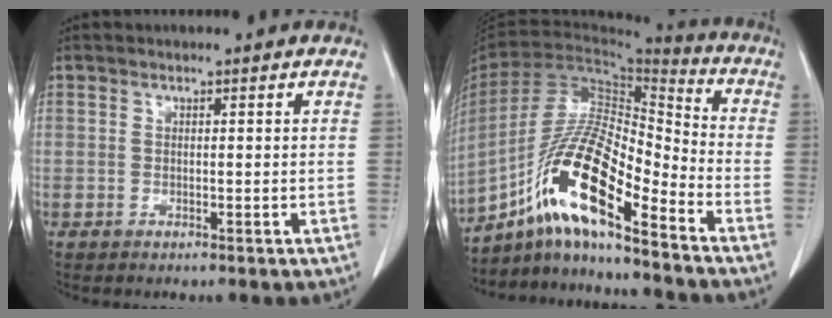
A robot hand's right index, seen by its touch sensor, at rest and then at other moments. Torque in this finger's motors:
{"motor_torque": [1.29, -0.84, 0.56, 0.18]}